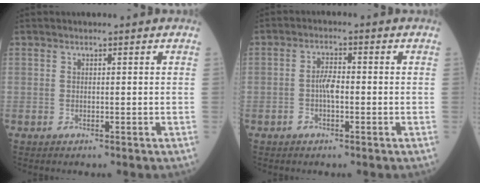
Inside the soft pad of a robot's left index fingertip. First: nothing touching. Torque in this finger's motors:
{"motor_torque": [0.00, 0.00, 0.07, 0.02]}